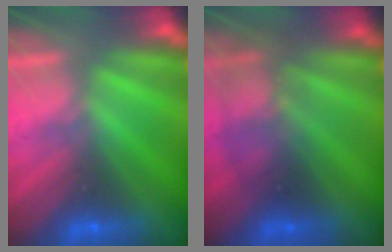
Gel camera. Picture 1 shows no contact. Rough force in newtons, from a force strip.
{"total": 2.1}